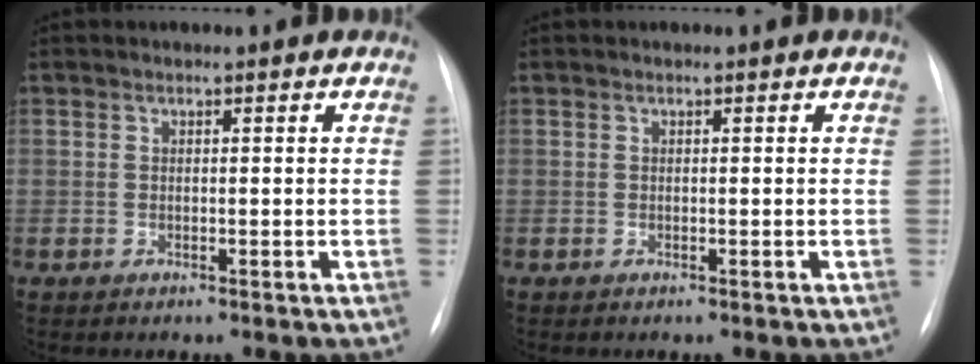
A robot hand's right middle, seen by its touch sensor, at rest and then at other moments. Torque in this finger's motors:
{"motor_torque": [-0.46, -0.03, -0.02, -0.01]}